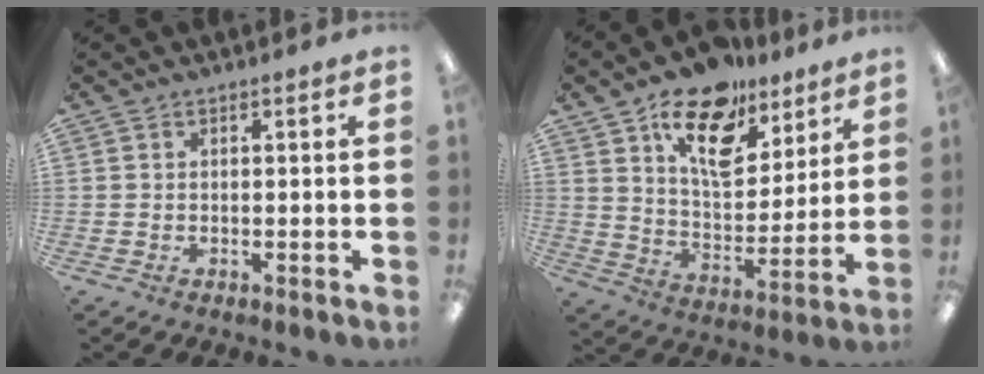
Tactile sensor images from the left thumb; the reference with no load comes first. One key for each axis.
{"total": 17.8, "fx": 11.9, "fy": 9.2, "fz": 9.6, "tx": -0.148, "ty": -0.062, "tz": 0.207}